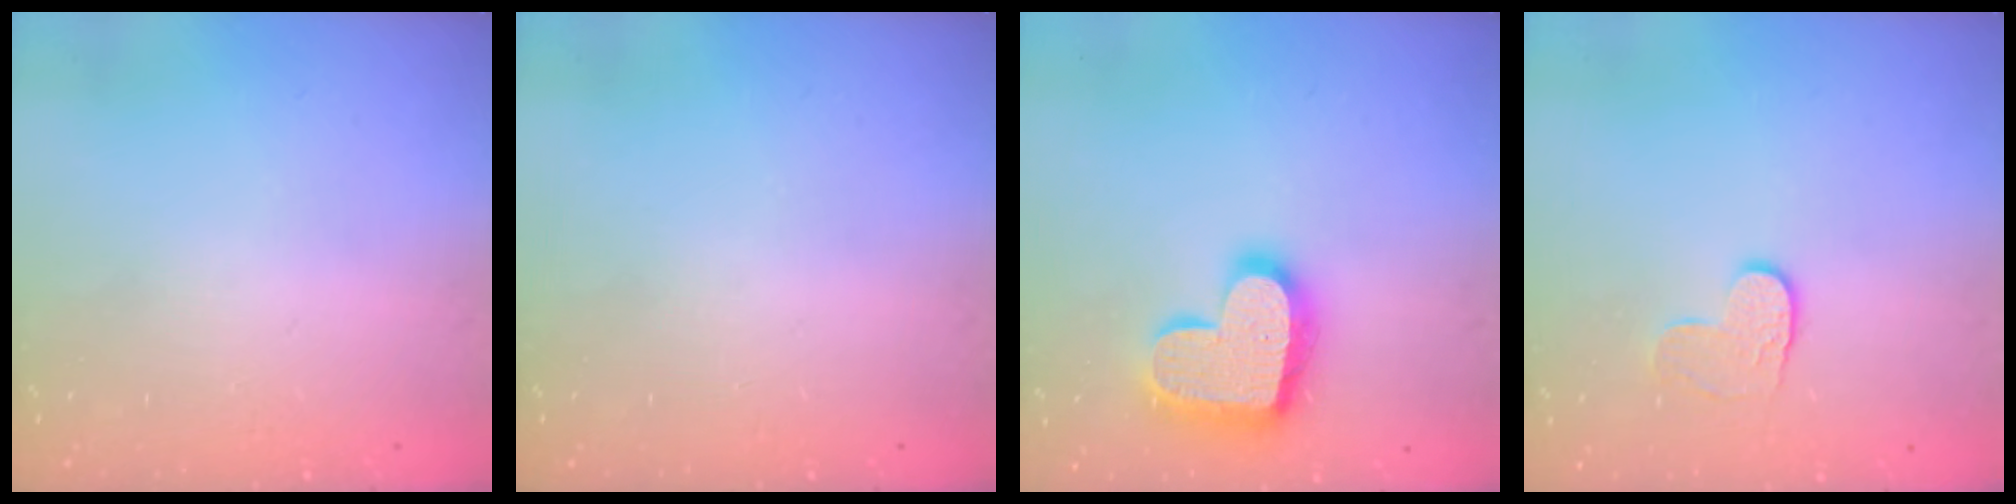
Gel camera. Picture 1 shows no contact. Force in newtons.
{"total": 0.0}
{"total": 18.7, "press": 18.7, "slide": 1.2}
{"total": 5.2, "press": 5.2, "slide": 0.2}